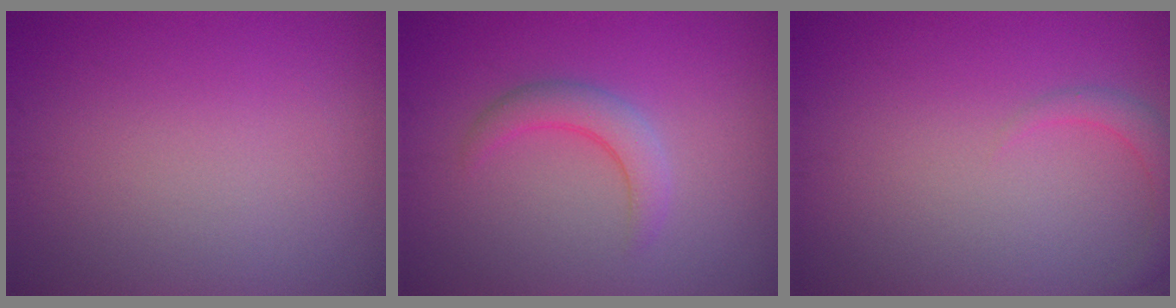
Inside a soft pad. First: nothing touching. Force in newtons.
{"total": 2.6, "press": 2.6, "slide": 0.2}
{"total": 1.6, "press": 1.6, "slide": 0.2}